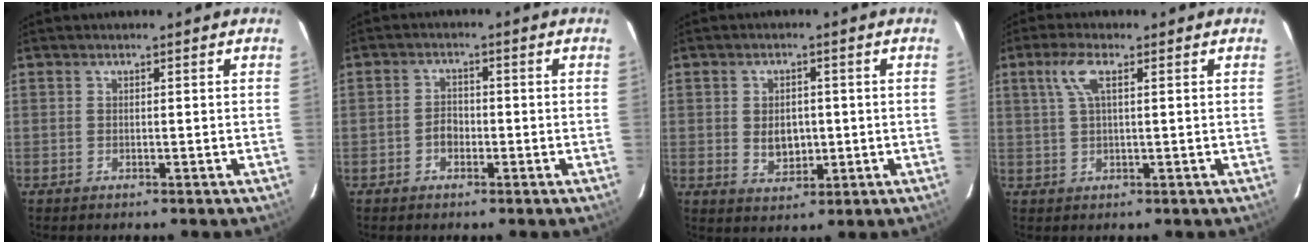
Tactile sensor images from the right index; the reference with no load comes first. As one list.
[{"total": 2.6, "force": [-1.1, 2.0, 1.2], "torque": [-0.024, 0.008, -0.020]}, {"total": 5.2, "force": [-0.2, 3.8, 3.5], "torque": [-0.059, -0.003, 0.005]}, {"total": 4.5, "force": [1.6, 1.0, 4.1], "torque": [-0.085, 0.008, 0.034]}]